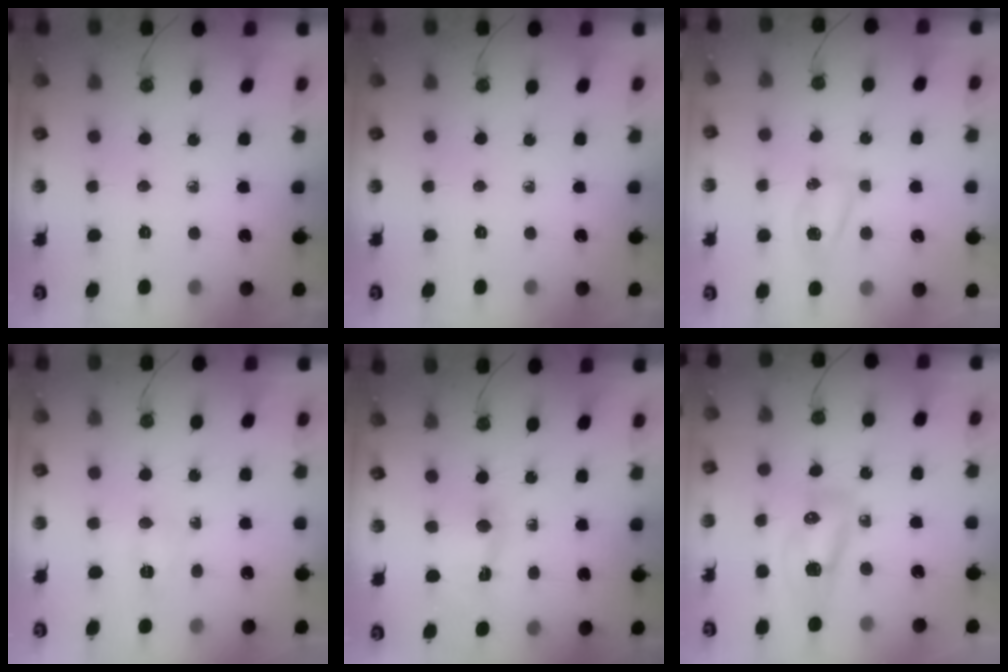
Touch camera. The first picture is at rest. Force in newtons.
{"total": 0.0}
{"total": 5.6, "press": 5.6, "slide": 0.6}
{"total": 3.7, "press": 3.7, "slide": 0.4}
{"total": 1.9, "press": 1.9, "slide": 0.4}
{"total": 10.3, "press": 10.0, "slide": 2.4}